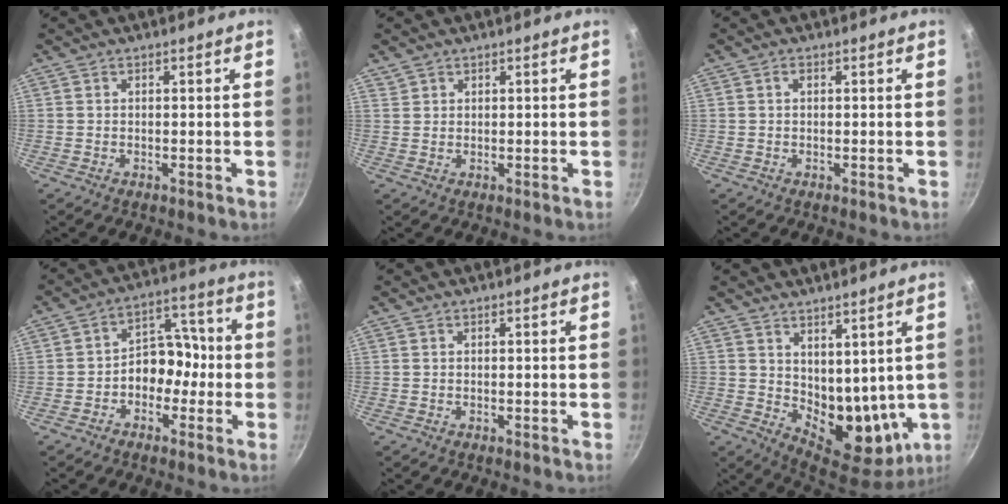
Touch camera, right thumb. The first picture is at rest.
{"total": 1.6, "force": [1.1, 1.1, 0.2], "torque": [0.004, 0.006, 0.021]}
{"total": 1.0, "force": [0.3, 0.6, 0.8], "torque": [-0.014, 0.005, 0.005]}
{"total": 8.5, "force": [-2.1, 6.5, 5.0], "torque": [-0.014, 0.047, -0.044]}
{"total": 0.0}
{"total": 12.8, "force": [4.1, 8.0, 9.2], "torque": [-0.103, -0.043, 0.091]}